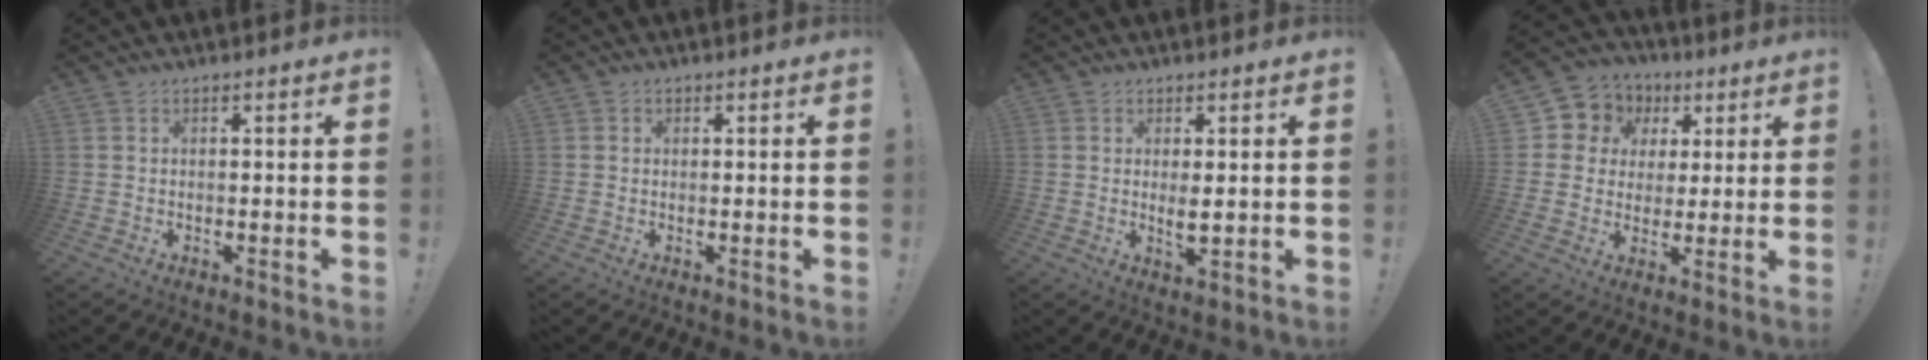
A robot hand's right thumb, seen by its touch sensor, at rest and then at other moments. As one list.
[{"total": 0.7, "force": [0.3, 0.7, 0.1], "torque": [0.006, -0.001, 0.003]}, {"total": 3.2, "force": [0.8, 0.9, 3.0], "torque": [-0.034, -0.013, 0.010]}, {"total": 8.3, "force": [2.2, 7.7, 2.2], "torque": [-0.032, -0.016, 0.048]}]